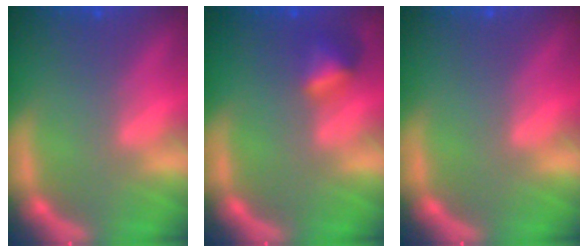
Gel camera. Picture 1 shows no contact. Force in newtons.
{"total": 2.4}
{"total": 0.0}